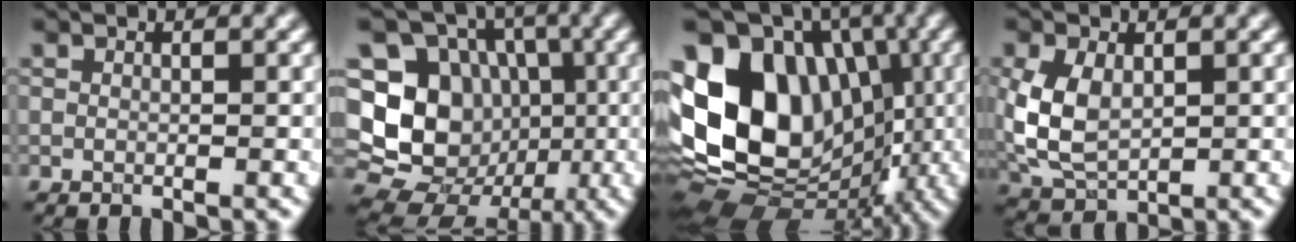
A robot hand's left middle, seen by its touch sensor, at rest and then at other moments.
{"total": 15.1, "force": [-0.6, 13.8, 6.2], "torque": [-0.143, 0.027, -0.024]}
{"total": 14.8, "force": [0.1, 11.1, 9.7], "torque": [-0.172, 0.014, -0.021]}
{"total": 5.1, "force": [0.6, 3.4, 3.8], "torque": [-0.094, 0.001, 0.017]}